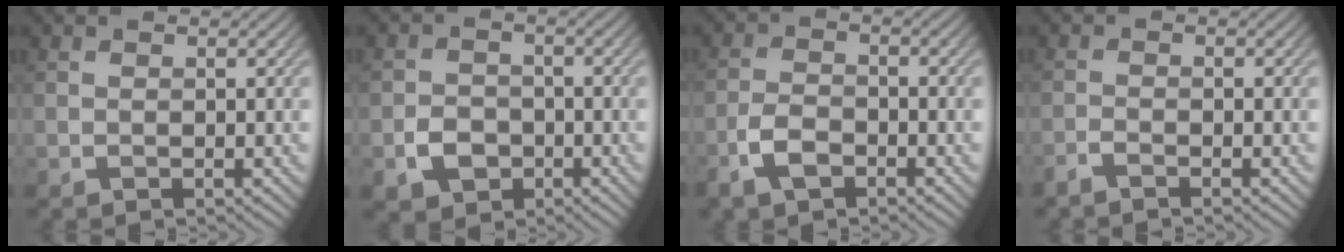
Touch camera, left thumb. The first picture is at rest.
{"total": 3.9, "force": [-1.6, 3.1, 1.7], "torque": [-0.035, -0.005, -0.032]}
{"total": 4.1, "force": [-2.5, 1.9, 2.6], "torque": [-0.056, -0.003, -0.057]}
{"total": 1.7, "force": [-1.4, 0.1, 0.9], "torque": [-0.018, -0.003, -0.036]}